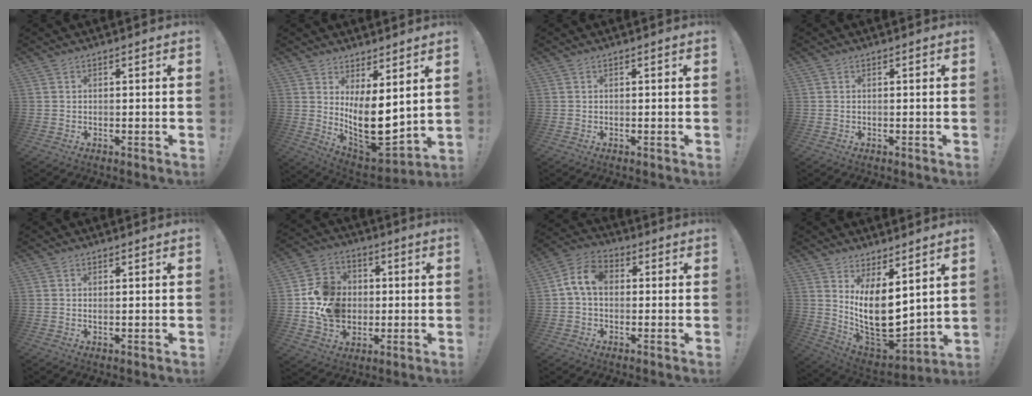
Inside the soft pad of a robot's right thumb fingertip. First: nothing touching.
{"total": 13.7, "force": [1.4, 6.1, 12.2], "torque": [-0.190, -0.039, 0.038]}
{"total": 0.0}
{"total": 0.0}
{"total": 0.7, "force": [0.4, 0.1, 0.5], "torque": [-0.012, 0.002, 0.008]}
{"total": 13.6, "force": [-1.0, 12.5, 5.4], "torque": [-0.066, 0.022, -0.006]}
{"total": 9.0, "force": [1.0, 6.3, 6.4], "torque": [-0.130, 0.017, 0.023]}
{"total": 15.1, "force": [2.7, 7.6, 12.8], "torque": [-0.234, -0.050, 0.058]}